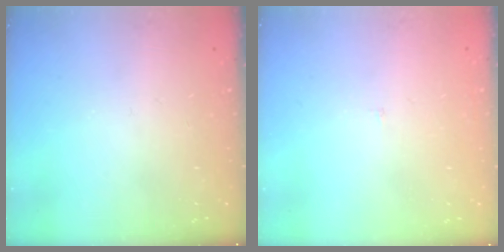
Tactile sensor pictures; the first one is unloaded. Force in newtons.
{"total": 2.0, "press": 2.0, "slide": 0.1}